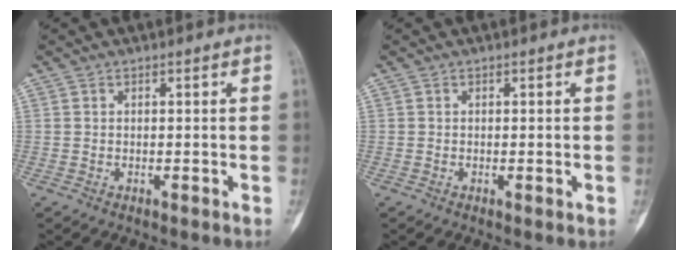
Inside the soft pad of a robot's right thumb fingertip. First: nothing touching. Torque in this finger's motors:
{"motor_torque": [0.14, -0.57, -0.30, -0.05, -0.09]}